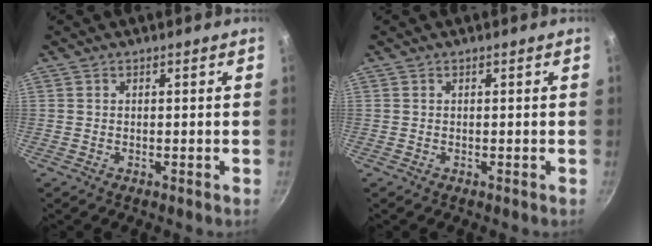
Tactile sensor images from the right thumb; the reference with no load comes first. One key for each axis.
{"total": 0.0}